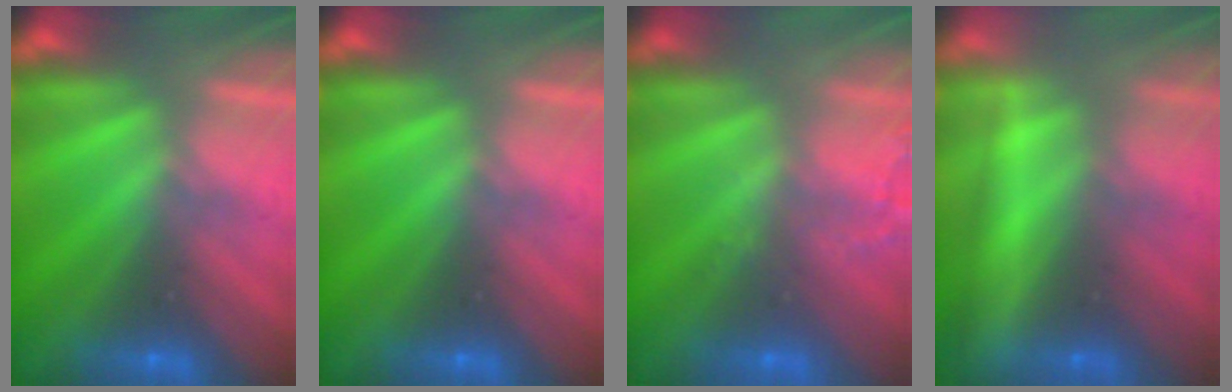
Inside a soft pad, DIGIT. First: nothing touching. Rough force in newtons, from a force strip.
{"total": 0.0}
{"total": 1.7}
{"total": 2.3}